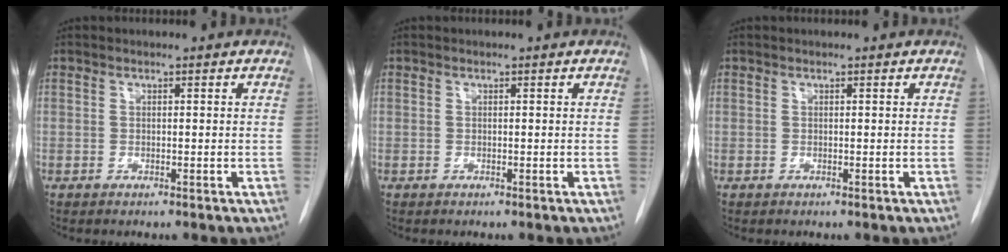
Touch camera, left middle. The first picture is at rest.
{"total": 0.0}
{"total": 0.0}